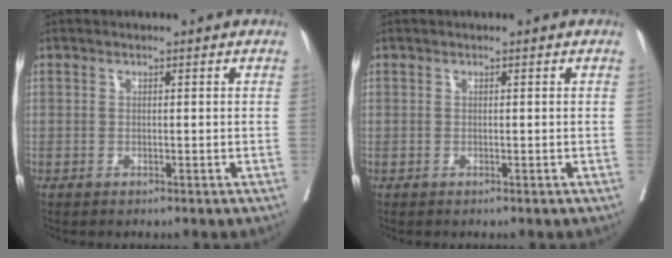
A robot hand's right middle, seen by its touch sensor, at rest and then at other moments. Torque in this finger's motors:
{"motor_torque": [-0.03, 0.12, 0.00, 0.00]}